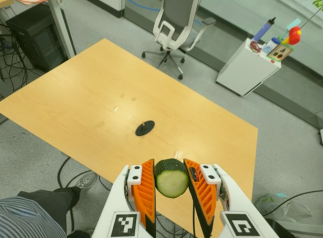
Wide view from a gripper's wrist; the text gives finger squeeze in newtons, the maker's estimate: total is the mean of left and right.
{"total": 10.0, "left": 9.1, "right": 10.8}